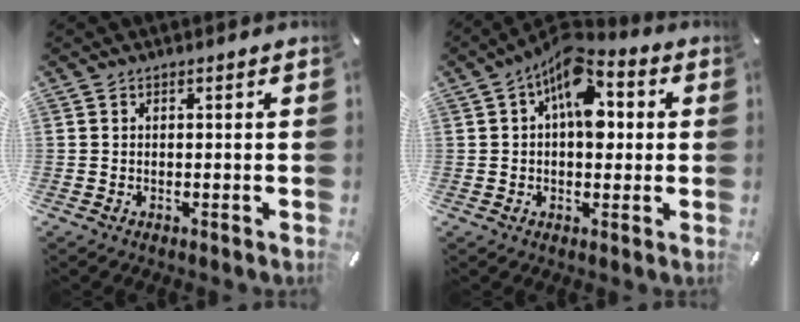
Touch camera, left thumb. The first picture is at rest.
{"total": 11.1, "force": [3.5, 6.5, 8.3], "torque": [-0.109, -0.017, 0.061]}